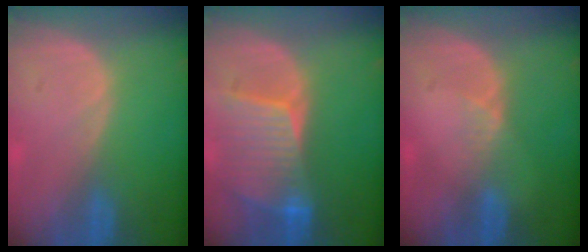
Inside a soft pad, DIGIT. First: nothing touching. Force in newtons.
{"total": 8.3, "press": 7.7, "slide": 3.2}
{"total": 2.0, "press": 1.6, "slide": 1.3}